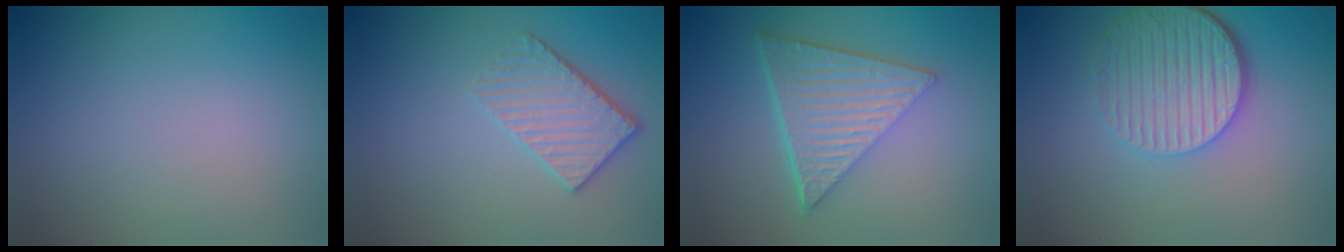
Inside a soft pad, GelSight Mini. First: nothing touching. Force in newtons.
{"total": 3.3, "press": 2.8, "slide": 1.7}
{"total": 6.8, "press": 4.5, "slide": 5.1}
{"total": 5.6, "press": 4.1, "slide": 3.9}